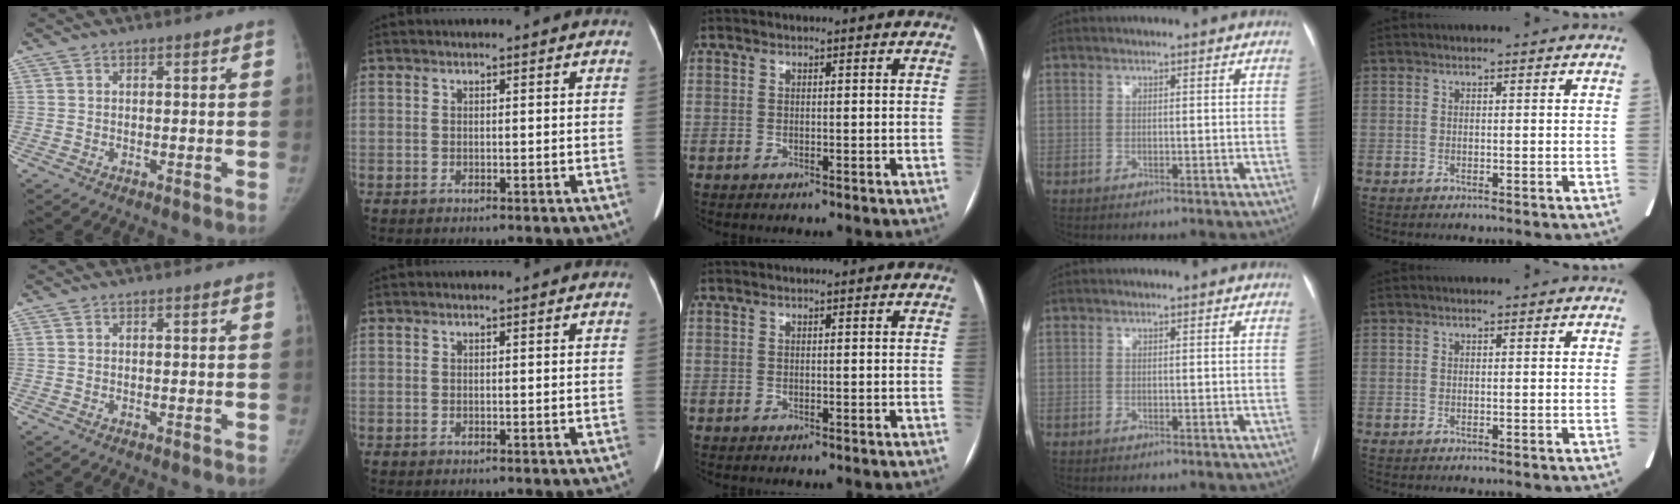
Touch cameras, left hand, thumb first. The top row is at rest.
{}